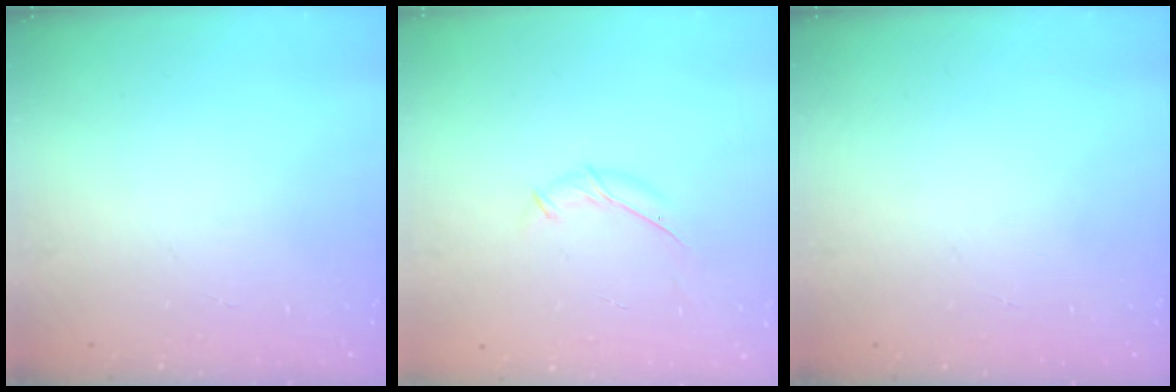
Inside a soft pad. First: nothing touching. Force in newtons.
{"total": 6.6, "press": 6.5, "slide": 1.4}
{"total": 0.0}